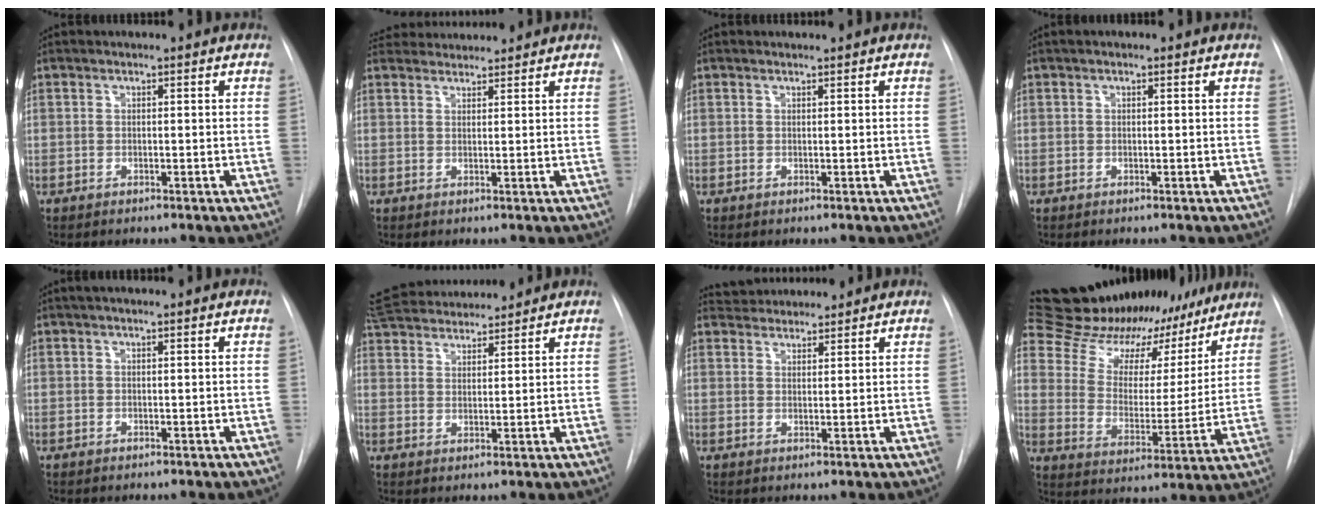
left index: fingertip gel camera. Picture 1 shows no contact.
{"total": 4.7, "force": [4.6, 0.9, 0.2], "torque": [-0.005, 0.033, 0.076]}
{"total": 0.0}
{"total": 0.6, "force": [0.2, 0.4, 0.4], "torque": [-0.007, 0.007, -0.001]}
{"total": 1.5, "force": [0.9, 0.3, 1.1], "torque": [-0.015, 0.019, 0.010]}
{"total": 13.6, "force": [12.7, 2.8, 4.2], "torque": [-0.088, 0.045, 0.211]}
{"total": 4.9, "force": [4.7, 1.6, 0.2], "torque": [-0.001, 0.031, 0.074]}
{"total": 24.5, "force": [21.8, 8.5, 7.5], "torque": [-0.121, 0.000, 0.304]}